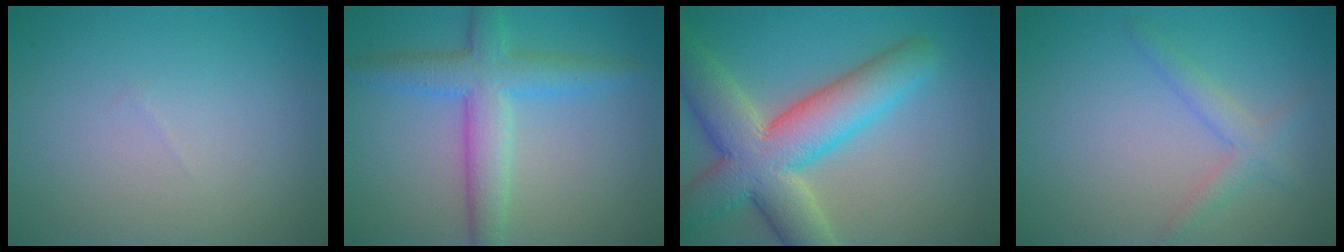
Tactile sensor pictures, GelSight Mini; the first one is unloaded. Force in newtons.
{"total": 5.3, "press": 5.3, "slide": 0.1}
{"total": 10.0, "press": 10.0, "slide": 1.0}
{"total": 2.1, "press": 2.1, "slide": 0.1}